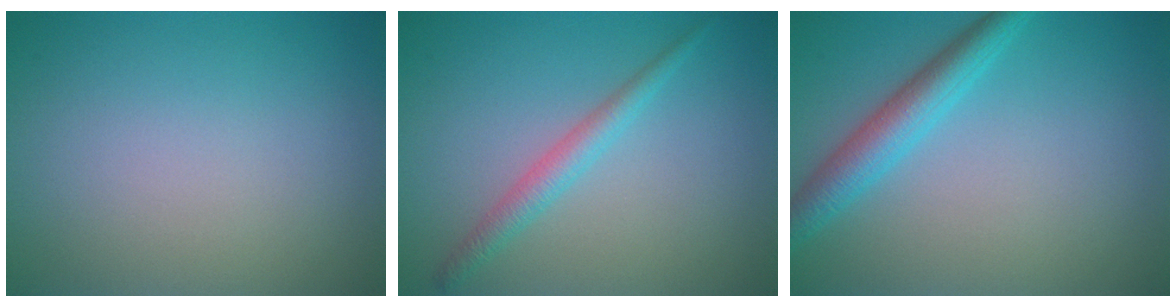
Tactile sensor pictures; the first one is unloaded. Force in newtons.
{"total": 2.2, "press": 2.2, "slide": 0.1}
{"total": 3.8, "press": 3.8, "slide": 0.1}